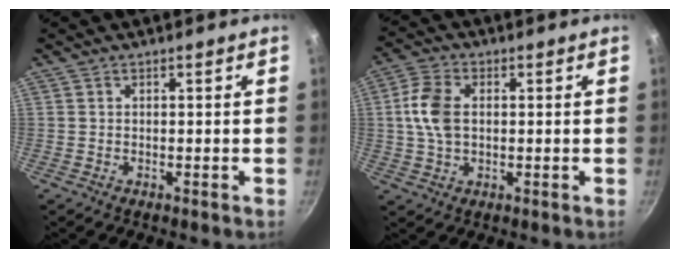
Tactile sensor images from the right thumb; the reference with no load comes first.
{"total": 8.0, "force": [0.7, 5.2, 6.1], "torque": [-0.114, 0.012, 0.008]}